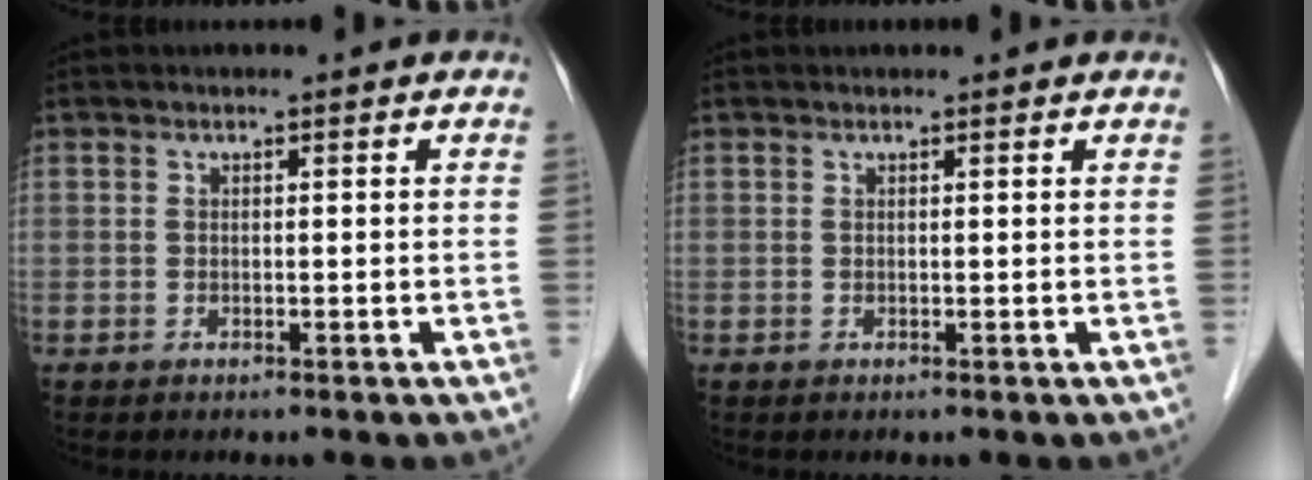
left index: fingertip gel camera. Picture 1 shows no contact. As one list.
[{"total": 1.7, "force": [1.6, 0.3, 0.4], "torque": [-0.011, 0.017, 0.020]}]